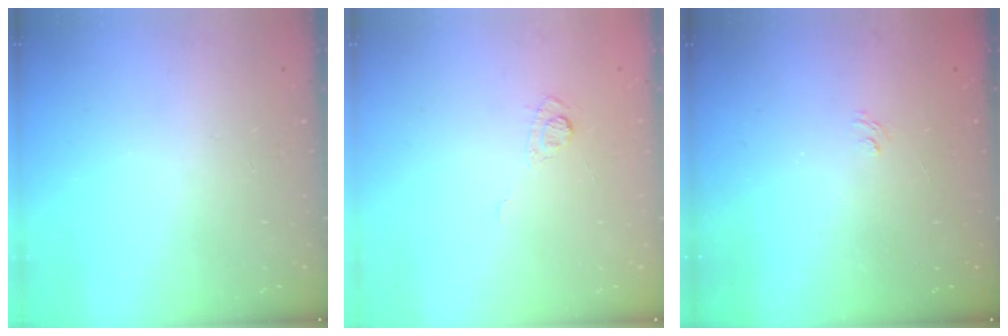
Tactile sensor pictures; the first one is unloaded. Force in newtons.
{"total": 3.8, "press": 3.5, "slide": 1.5}
{"total": 1.4, "press": 0.7, "slide": 1.1}